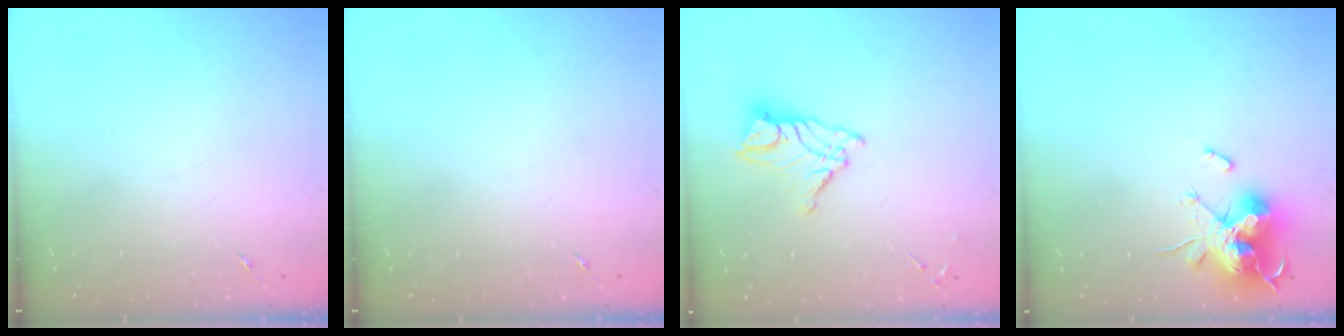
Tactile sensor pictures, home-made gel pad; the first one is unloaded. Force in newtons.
{"total": 0.0}
{"total": 11.3, "press": 11.2, "slide": 1.1}
{"total": 16.7, "press": 16.7, "slide": 0.1}